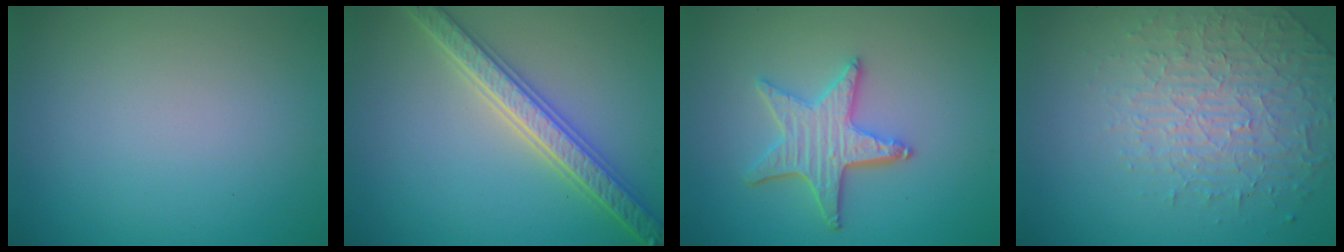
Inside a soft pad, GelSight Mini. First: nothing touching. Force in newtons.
{"total": 5.5, "press": 5.4, "slide": 1.1}
{"total": 4.1, "press": 3.6, "slide": 2.0}
{"total": 4.3, "press": 3.5, "slide": 2.6}